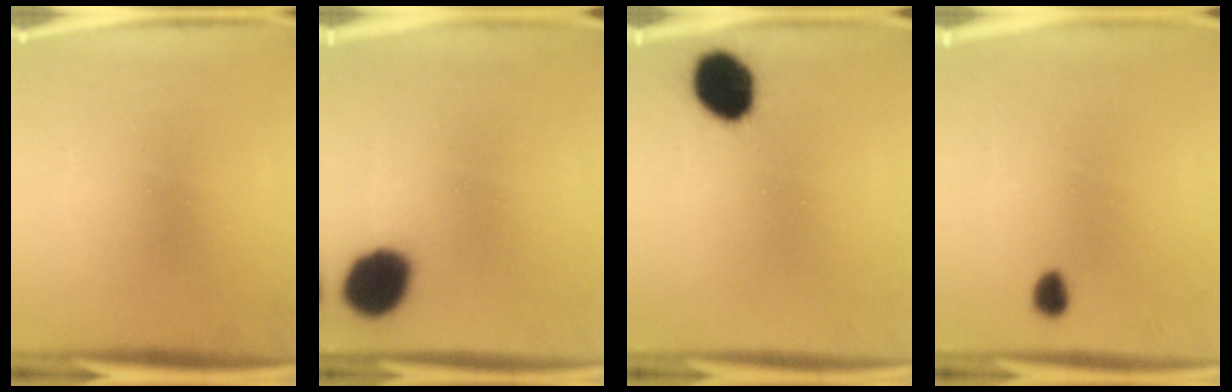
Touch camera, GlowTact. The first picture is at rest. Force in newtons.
{"total": 13.0}
{"total": 12.0}
{"total": 3.0}